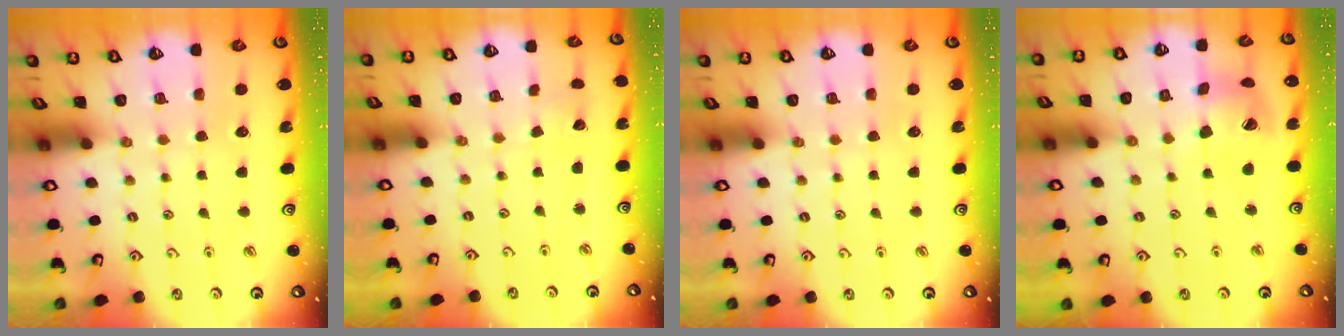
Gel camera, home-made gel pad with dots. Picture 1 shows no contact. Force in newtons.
{"total": 1.8, "press": 1.8, "slide": 0.2}
{"total": 0.0}
{"total": 14.7, "press": 14.5, "slide": 2.1}